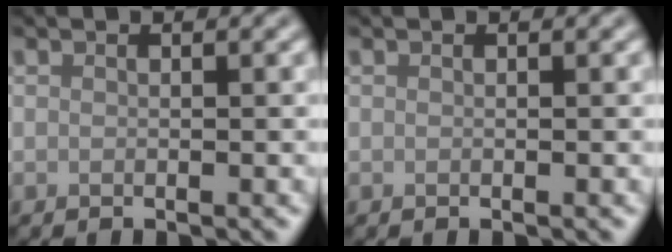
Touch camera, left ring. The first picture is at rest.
{"total": 0.0}